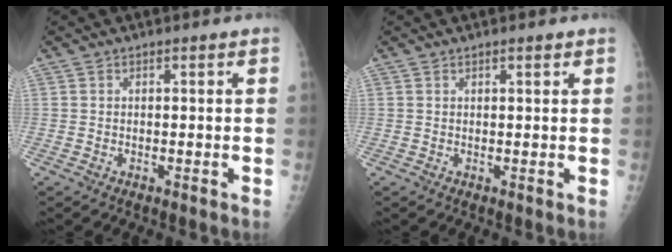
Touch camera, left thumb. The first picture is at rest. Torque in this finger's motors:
{"motor_torque": [-0.17, -0.02, -0.02, -0.03, -0.05]}